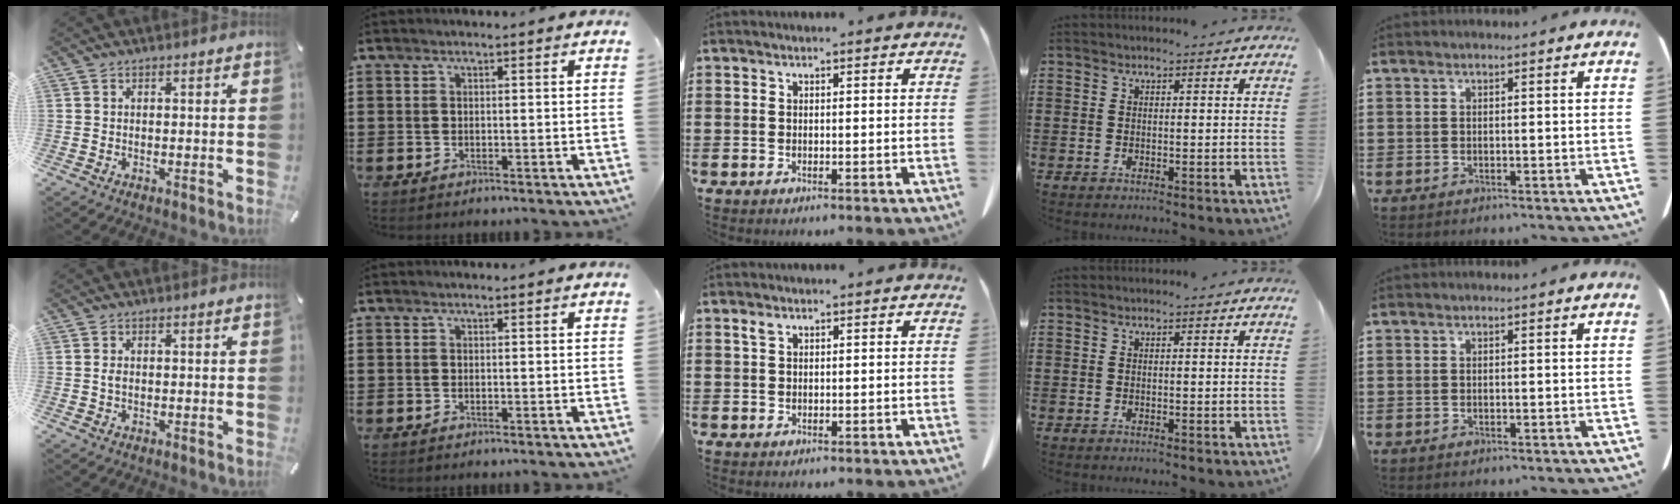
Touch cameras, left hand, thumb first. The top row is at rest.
{"thumb": {"total": 1.3, "force": [-0.2, 0.7, 1.1], "torque": [-0.022, 0.000, -0.004]}, "middle": {"total": 1.0, "force": [0.6, 0.5, 0.7], "torque": [-0.018, 0.001, 0.012]}}